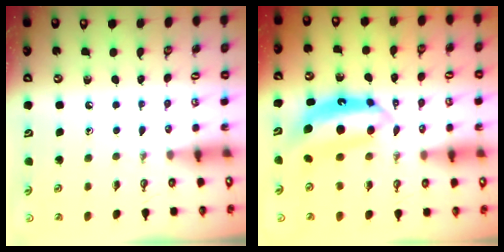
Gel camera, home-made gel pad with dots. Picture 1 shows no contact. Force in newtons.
{"total": 7.8, "press": 7.7, "slide": 0.6}